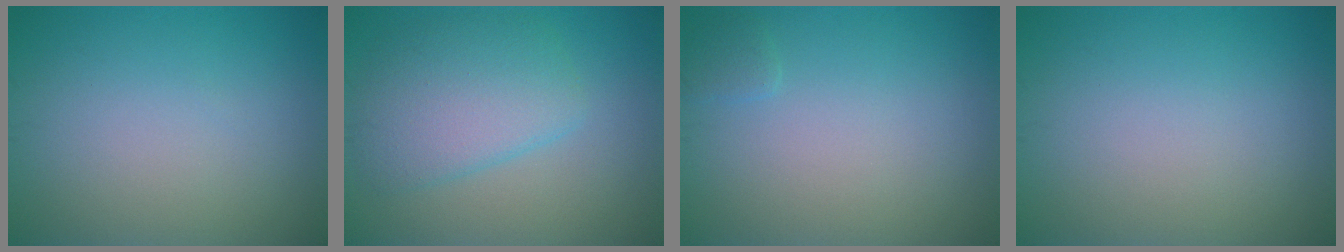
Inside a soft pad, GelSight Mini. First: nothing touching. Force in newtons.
{"total": 5.2, "press": 5.2, "slide": 0.3}
{"total": 0.8, "press": 0.8, "slide": 0.1}
{"total": 0.0}